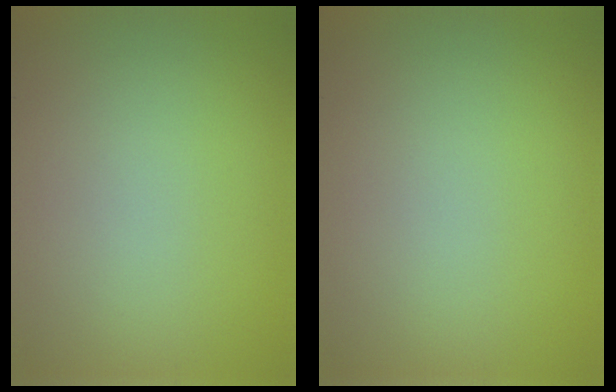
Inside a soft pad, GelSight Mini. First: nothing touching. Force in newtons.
{"total": 0.0}